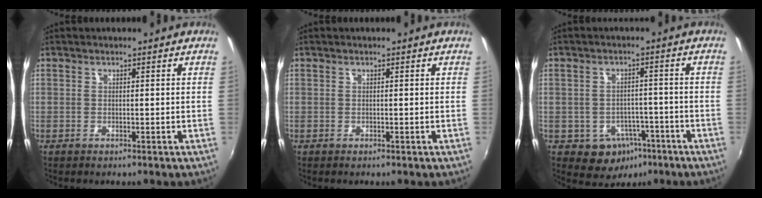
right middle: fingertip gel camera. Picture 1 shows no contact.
{"total": 0.0}
{"total": 7.2, "force": [-3.7, 5.8, 2.1], "torque": [-0.047, 0.015, -0.032]}